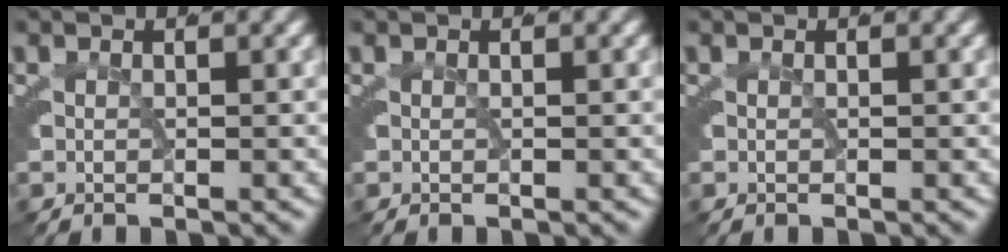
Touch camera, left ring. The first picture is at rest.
{"total": 0.0}
{"total": 0.0}